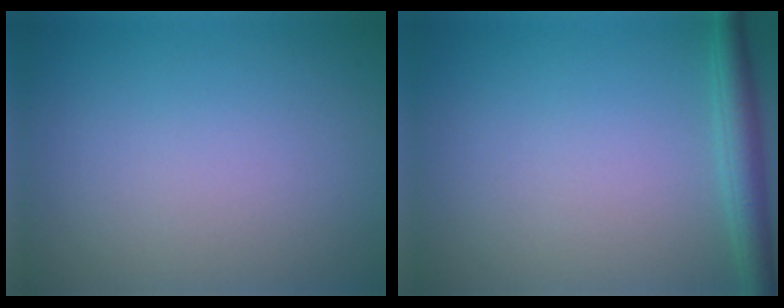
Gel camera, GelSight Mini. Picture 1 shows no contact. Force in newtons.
{"total": 2.7, "press": 2.7, "slide": 0.1}